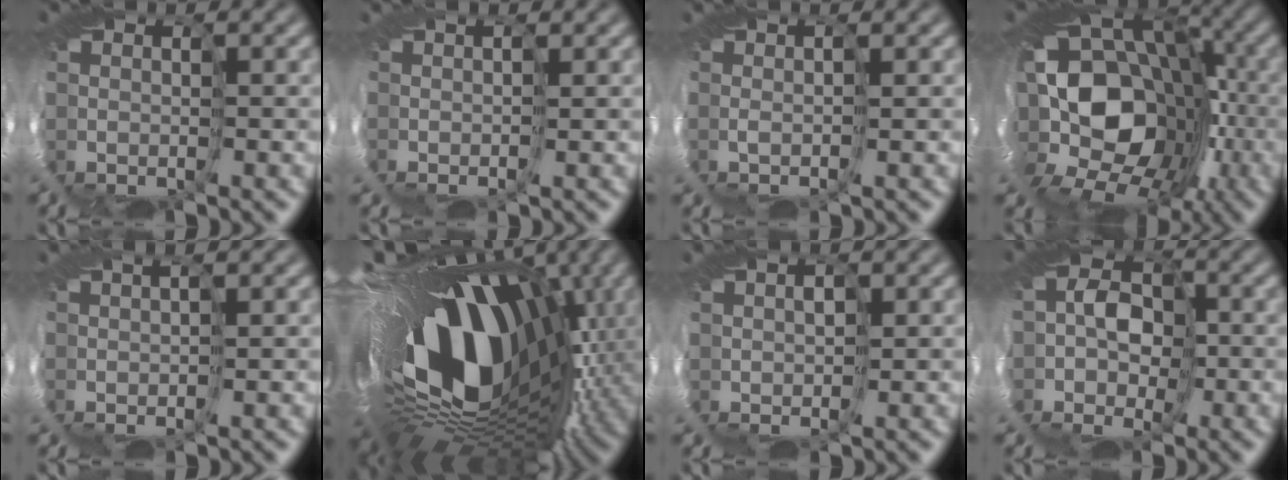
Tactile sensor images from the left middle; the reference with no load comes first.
{"total": 1.2, "force": [0.7, -0.8, -0.6], "torque": [0.018, 0.009, 0.002]}
{"total": 2.1, "force": [0.5, -1.9, -0.7], "torque": [0.028, 0.017, -0.018]}
{"total": 16.2, "force": [-3.4, 12.6, 9.6], "torque": [-0.123, 0.002, -0.106]}
{"total": 2.4, "force": [0.3, -2.2, -0.9], "torque": [0.033, 0.011, -0.003]}
{"total": 17.1, "force": [1.7, 9.7, 14.0], "torque": [-0.222, -0.038, -0.004]}
{"total": 1.1, "force": [0.7, -0.5, -0.7], "torque": [0.024, 0.017, 0.002]}
{"total": 5.0, "force": [-0.1, 4.3, 2.5], "torque": [-0.041, 0.011, -0.047]}